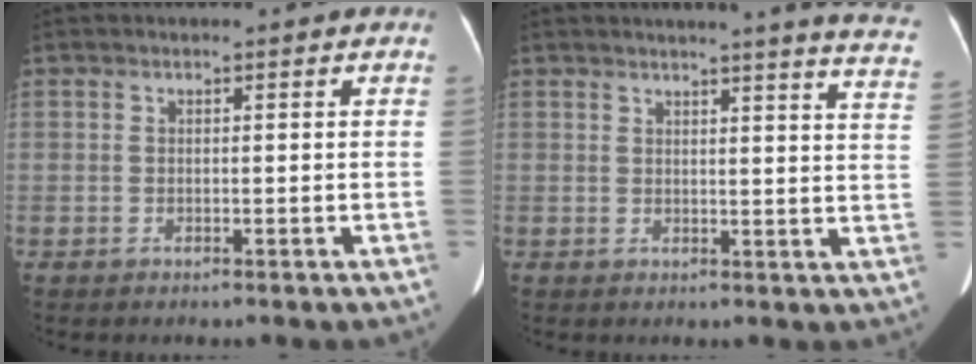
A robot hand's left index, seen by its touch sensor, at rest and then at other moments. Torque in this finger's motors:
{"motor_torque": [0.94, -1.20, 0.08, 0.06]}